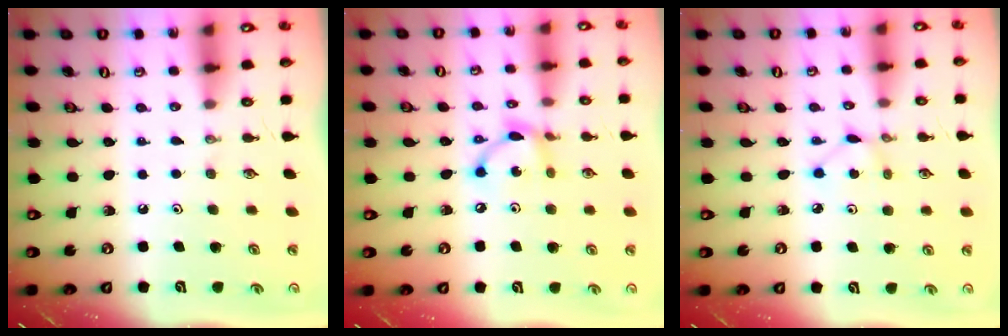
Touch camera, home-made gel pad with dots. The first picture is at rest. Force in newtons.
{"total": 8.5, "press": 8.5, "slide": 0.4}
{"total": 2.8, "press": 2.8, "slide": 0.3}